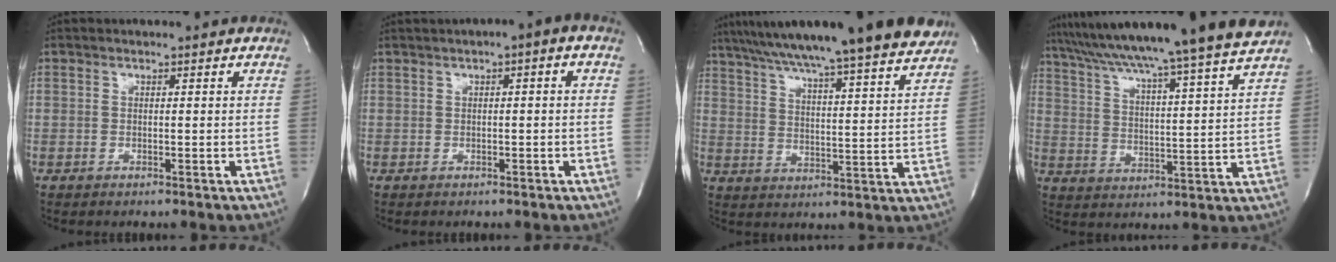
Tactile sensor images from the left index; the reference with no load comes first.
{"total": 2.5, "force": [0.5, 0.4, 2.4], "torque": [-0.032, 0.012, 0.005]}
{"total": 22.7, "force": [19.3, -0.2, 12.1], "torque": [-0.204, -0.004, 0.275]}
{"total": 21.5, "force": [18.8, -2.5, 10.1], "torque": [-0.172, -0.026, 0.271]}